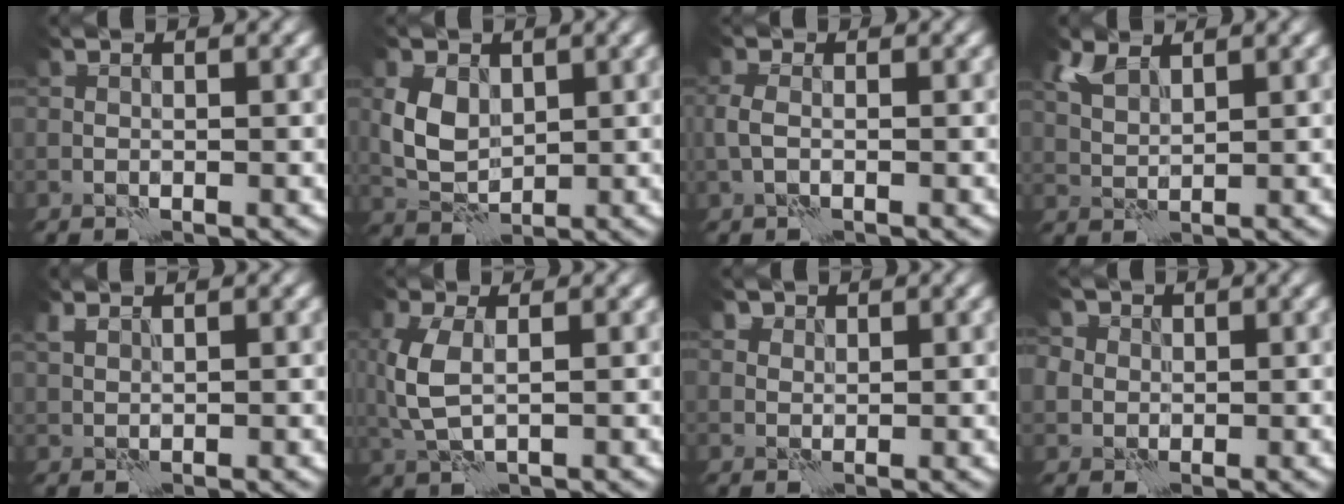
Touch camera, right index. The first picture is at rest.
{"total": 3.6, "force": [1.0, 2.5, 2.4], "torque": [-0.055, -0.003, 0.019]}
{"total": 1.1, "force": [-0.2, 0.5, 1.0], "torque": [-0.026, 0.002, -0.007]}
{"total": 2.4, "force": [2.0, 0.8, 1.1], "torque": [-0.034, 0.002, 0.043]}
{"total": 0.9, "force": [0.8, 0.2, 0.2], "torque": [-0.006, 0.000, 0.018]}
{"total": 3.6, "force": [0.7, 1.8, 3.1], "torque": [-0.087, 0.001, 0.015]}
{"total": 2.3, "force": [1.8, 1.3, 0.4], "torque": [-0.012, 0.001, 0.030]}
{"total": 4.5, "force": [1.8, 3.9, 1.4], "torque": [-0.026, 0.024, 0.007]}